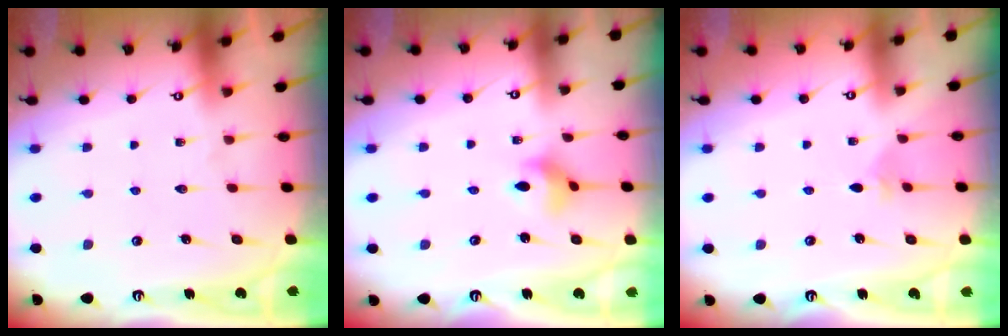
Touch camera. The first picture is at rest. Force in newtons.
{"total": 3.8, "press": 3.8, "slide": 0.6}
{"total": 1.5, "press": 1.5, "slide": 0.4}